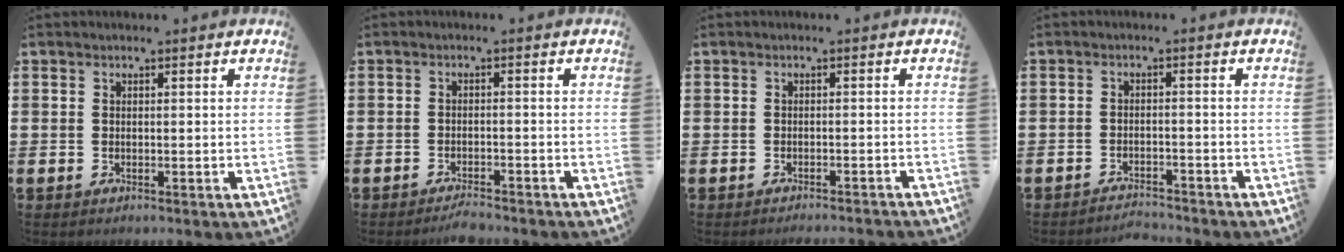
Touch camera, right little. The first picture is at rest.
{"total": 1.7, "force": [-1.7, 0.0, 0.3], "torque": [-0.009, 0.004, -0.035]}
{"total": 1.0, "force": [-0.9, -0.2, 0.0], "torque": [0.000, 0.001, -0.019]}
{"total": 2.2, "force": [-2.2, 0.0, -0.2], "torque": [-0.004, 0.004, -0.047]}